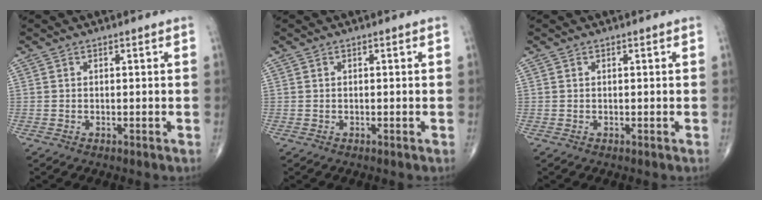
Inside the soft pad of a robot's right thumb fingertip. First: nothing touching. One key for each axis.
{"total": 0.0}
{"total": 0.0}